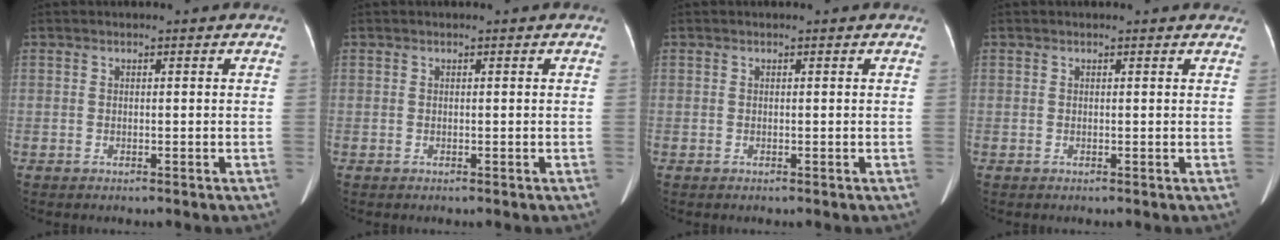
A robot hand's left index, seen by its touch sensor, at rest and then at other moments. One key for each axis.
{"total": 0.0}
{"total": 0.0}
{"total": 3.4, "fx": 3.3, "fy": 0.8, "fz": 0.8, "tx": -0.012, "ty": 0.009, "tz": 0.024}